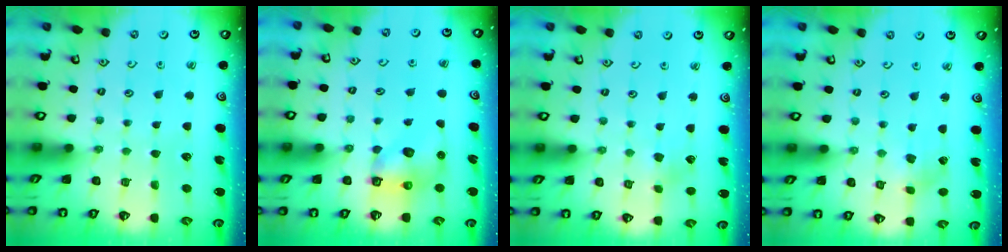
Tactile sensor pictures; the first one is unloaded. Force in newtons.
{"total": 8.2, "press": 8.2, "slide": 0.7}
{"total": 2.3, "press": 2.3, "slide": 0.4}
{"total": 2.6, "press": 2.6, "slide": 0.5}